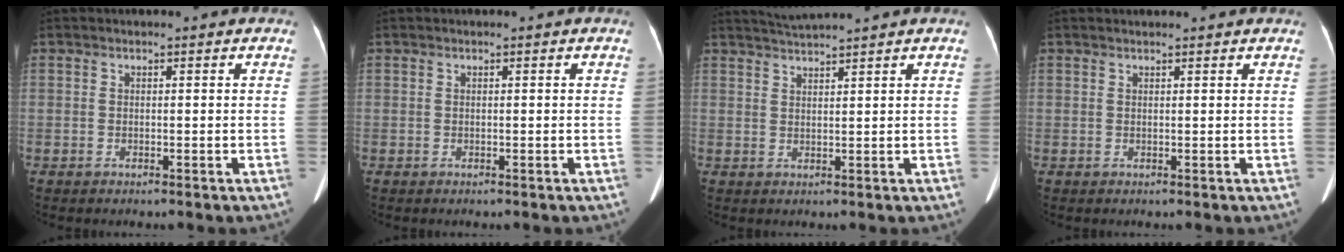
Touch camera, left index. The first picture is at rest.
{"total": 0.0}
{"total": 0.7, "force": [0.5, -0.1, 0.4], "torque": [-0.008, 0.011, 0.012]}
{"total": 3.1, "force": [2.9, 0.1, 0.9], "torque": [-0.011, 0.020, 0.035]}